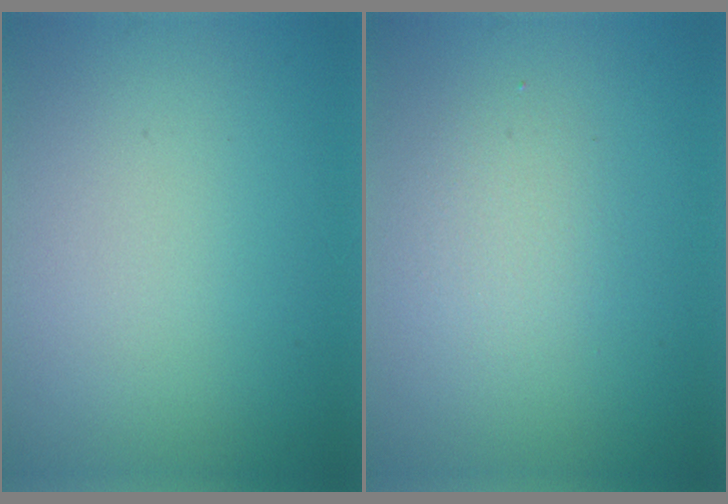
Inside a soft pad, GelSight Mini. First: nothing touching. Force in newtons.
{"total": 1.9, "press": 1.9, "slide": 0.1}